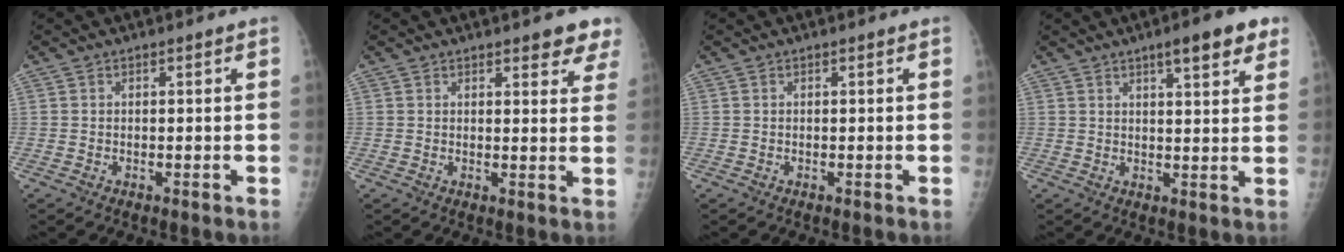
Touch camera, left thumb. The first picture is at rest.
{"total": 6.2, "force": [4.6, 2.0, 3.6], "torque": [-0.013, -0.019, 0.043]}
{"total": 0.0}
{"total": 8.2, "force": [4.9, 2.0, 6.3], "torque": [-0.067, -0.016, 0.064]}